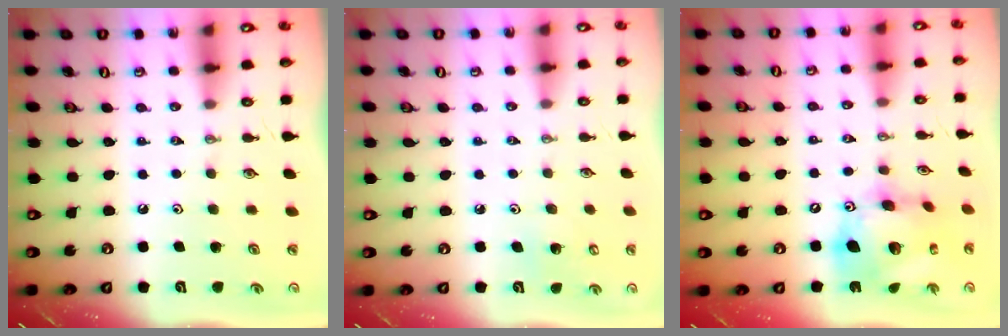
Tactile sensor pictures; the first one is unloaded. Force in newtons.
{"total": 3.6, "press": 3.6, "slide": 0.3}
{"total": 18.6, "press": 18.5, "slide": 2.1}